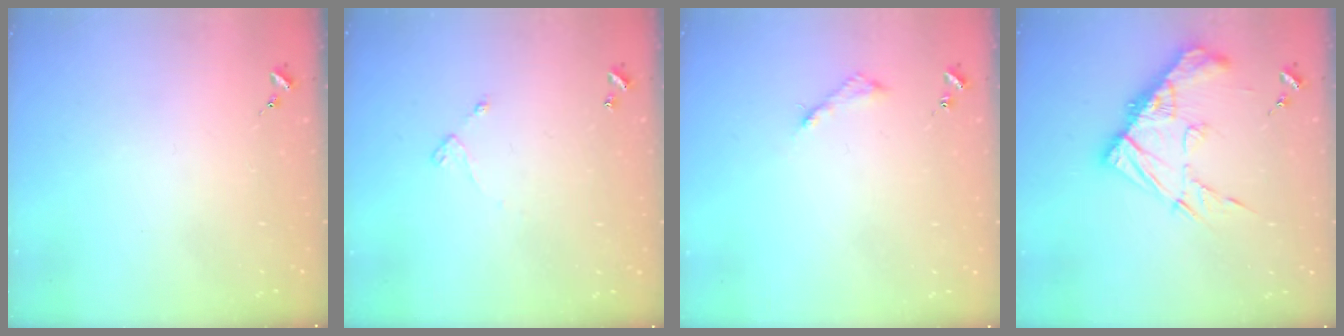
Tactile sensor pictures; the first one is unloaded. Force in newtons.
{"total": 4.6, "press": 4.6, "slide": 0.3}
{"total": 4.5, "press": 4.4, "slide": 0.6}
{"total": 16.3, "press": 16.2, "slide": 1.3}